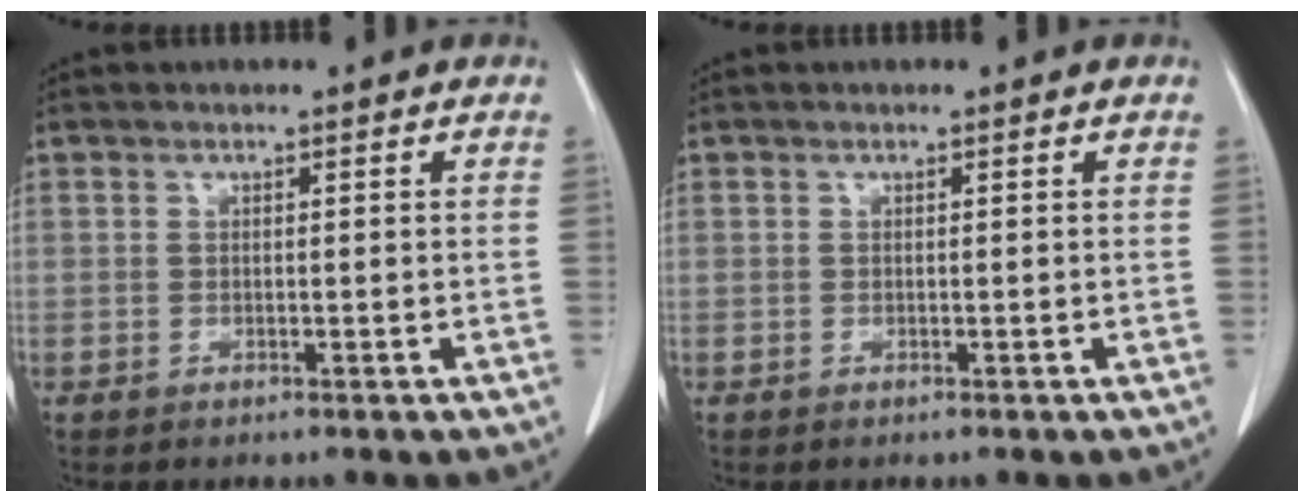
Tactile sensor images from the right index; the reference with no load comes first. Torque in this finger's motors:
{"motor_torque": [0.01, 0.00, 0.00, 0.00]}